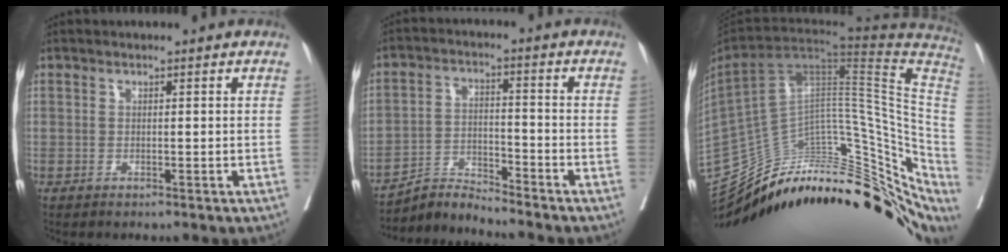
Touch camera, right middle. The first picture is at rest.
{"total": 5.7, "force": [-5.5, -1.2, -0.8], "torque": [0.007, -0.005, -0.102]}
{"total": 34.9, "force": [-22.7, 12.8, 23.2], "torque": [-0.296, 0.020, -0.323]}